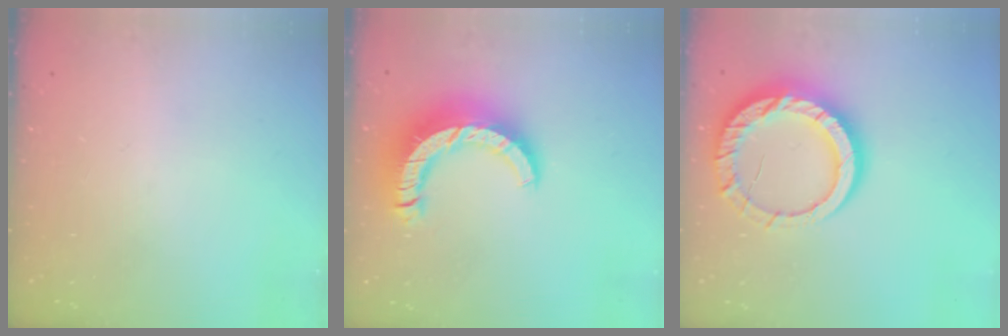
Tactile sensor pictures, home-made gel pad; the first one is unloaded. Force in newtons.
{"total": 13.5, "press": 13.4, "slide": 1.5}
{"total": 16.0, "press": 15.9, "slide": 1.4}